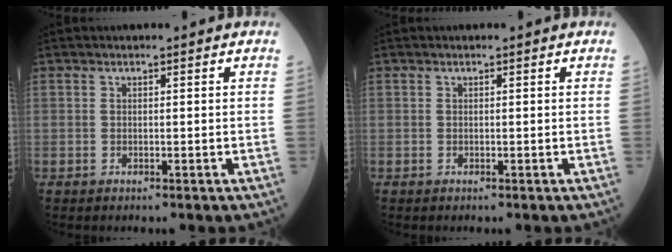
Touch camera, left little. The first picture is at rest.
{"total": 0.0}